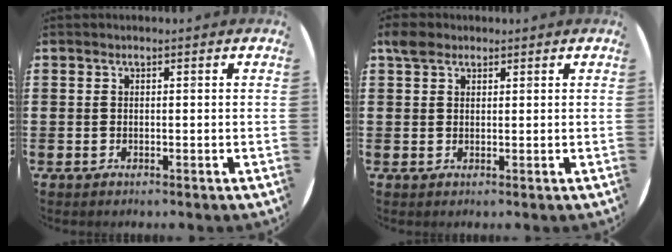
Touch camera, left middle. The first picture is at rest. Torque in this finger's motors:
{"motor_torque": [0.58, -0.46, -0.01, -0.01]}